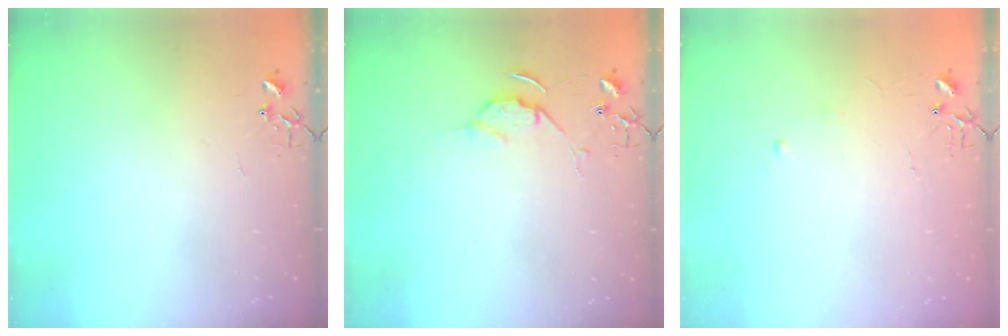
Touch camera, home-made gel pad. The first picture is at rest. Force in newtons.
{"total": 5.7, "press": 5.7, "slide": 0.8}
{"total": 2.9, "press": 2.8, "slide": 0.5}